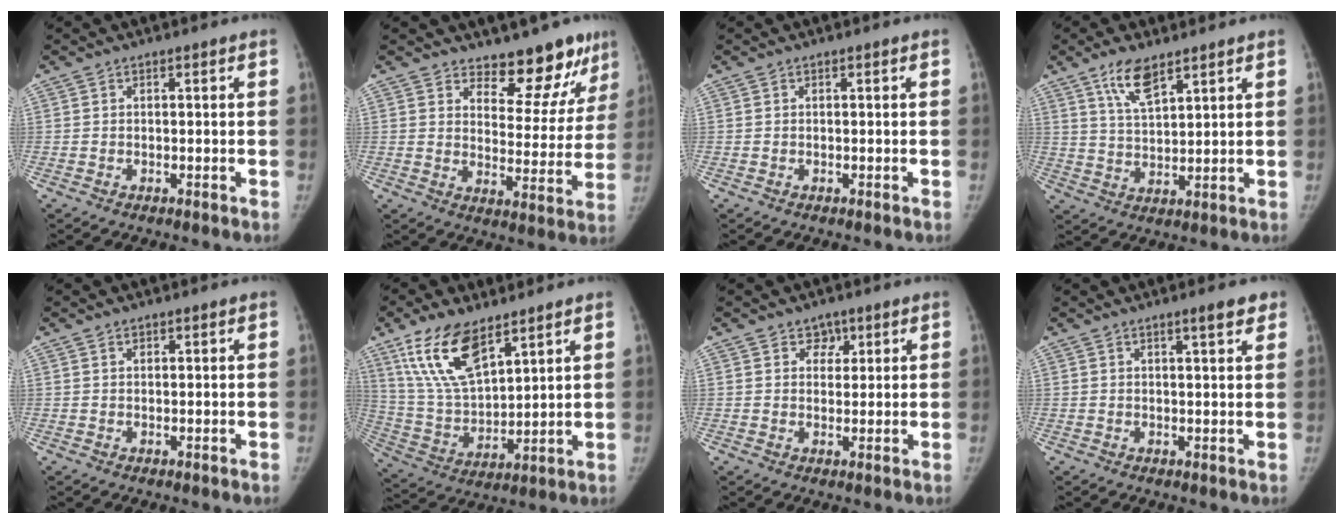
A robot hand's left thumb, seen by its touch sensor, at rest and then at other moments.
{"total": 12.5, "force": [10.5, 5.2, 4.4], "torque": [-0.005, -0.090, 0.139]}
{"total": 0.0}
{"total": 7.3, "force": [4.9, 2.5, 4.9], "torque": [-0.084, -0.026, 0.096]}
{"total": 0.7, "force": [0.5, 0.4, 0.3], "torque": [-0.002, -0.003, 0.008]}
{"total": 15.6, "force": [9.5, 6.6, 10.4], "torque": [-0.180, -0.040, 0.195]}
{"total": 2.9, "force": [1.7, 2.3, 0.8], "torque": [0.013, -0.008, 0.022]}
{"total": 3.5, "force": [2.3, 0.6, 2.5], "torque": [-0.027, -0.011, 0.031]}